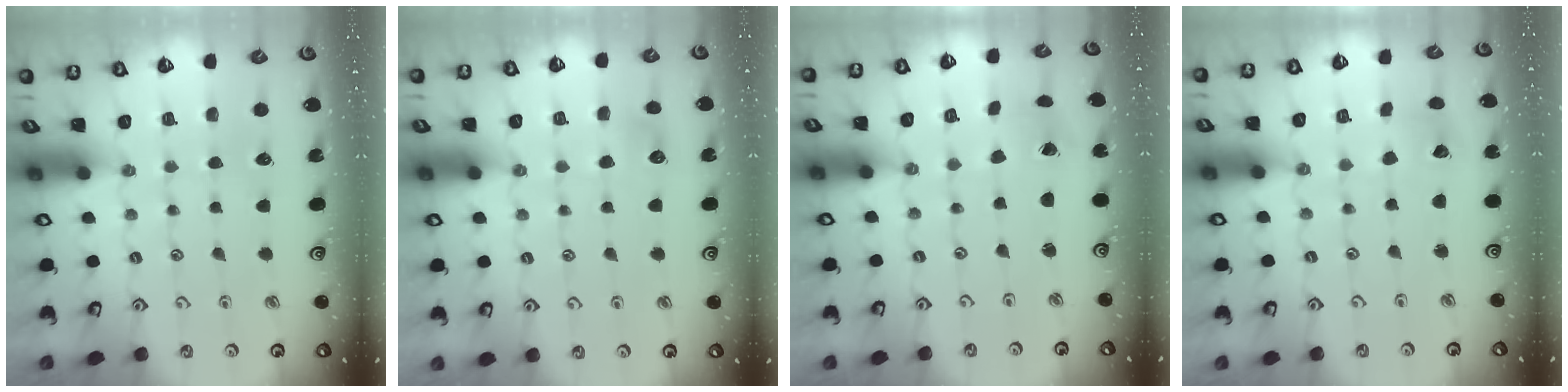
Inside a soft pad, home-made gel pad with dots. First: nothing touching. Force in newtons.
{"total": 6.0, "press": 6.0, "slide": 0.5}
{"total": 1.2, "press": 1.2, "slide": 0.1}
{"total": 3.0, "press": 3.0, "slide": 0.2}